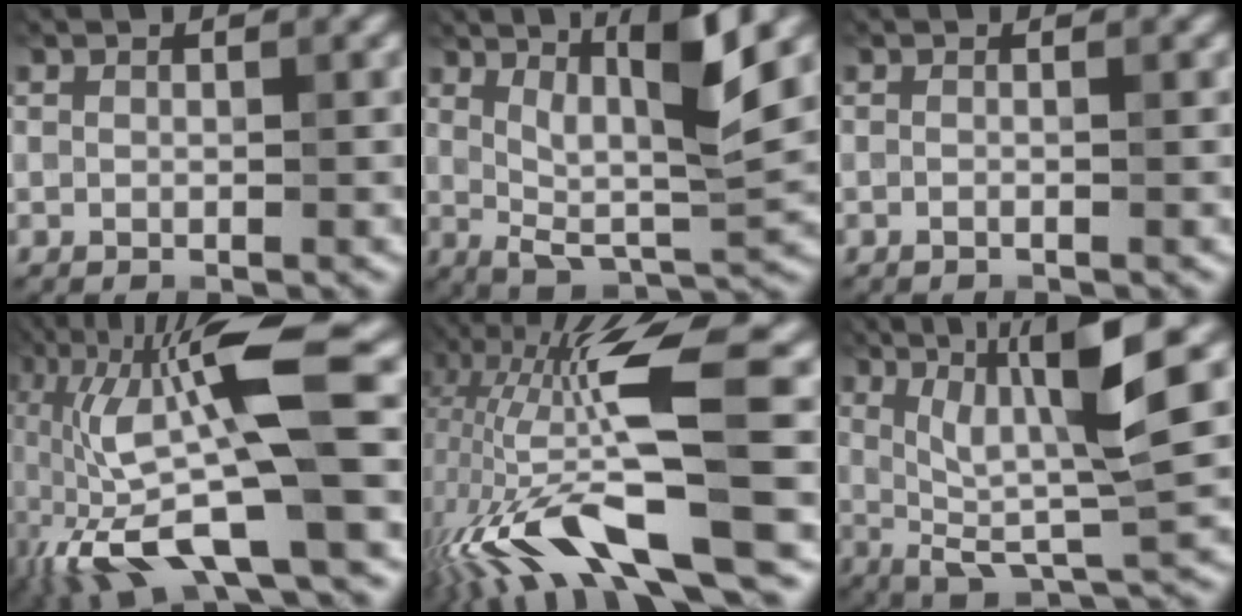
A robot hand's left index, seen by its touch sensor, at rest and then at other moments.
{"total": 8.5, "force": [2.9, 1.9, 7.8], "torque": [-0.130, -0.002, 0.058]}
{"total": 0.5, "force": [-0.2, 0.0, 0.5], "torque": [-0.006, -0.001, -0.011]}
{"total": 12.2, "force": [-2.6, 2.8, 11.6], "torque": [-0.229, 0.008, -0.050]}
{"total": 13.0, "force": [-3.8, 2.5, 12.1], "torque": [-0.229, 0.006, -0.064]}
{"total": 9.8, "force": [1.9, 2.0, 9.3], "torque": [-0.149, 0.002, 0.035]}